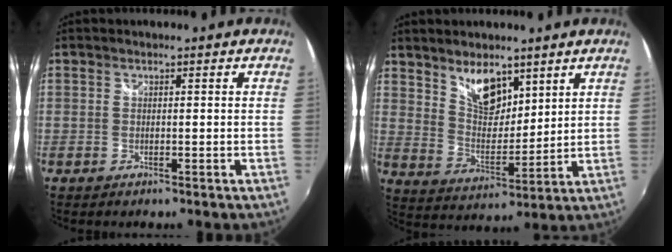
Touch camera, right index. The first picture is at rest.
{"total": 9.1, "force": [6.1, 4.4, 5.0], "torque": [-0.079, 0.003, 0.120]}